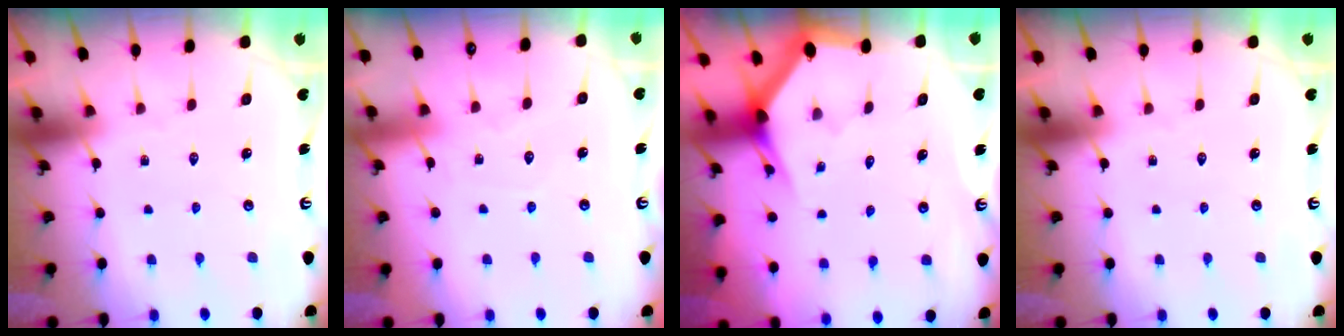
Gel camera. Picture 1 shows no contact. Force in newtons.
{"total": 4.3, "press": 4.2, "slide": 0.5}
{"total": 2.7, "press": 2.7, "slide": 0.0}
{"total": 0.0}